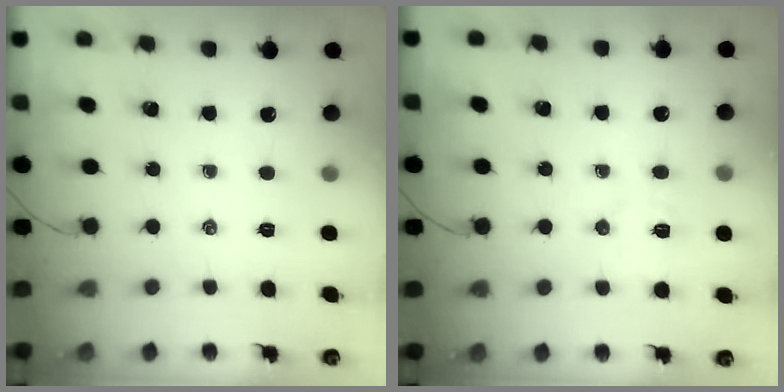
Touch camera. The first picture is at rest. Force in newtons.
{"total": 5.3, "press": 5.1, "slide": 1.2}